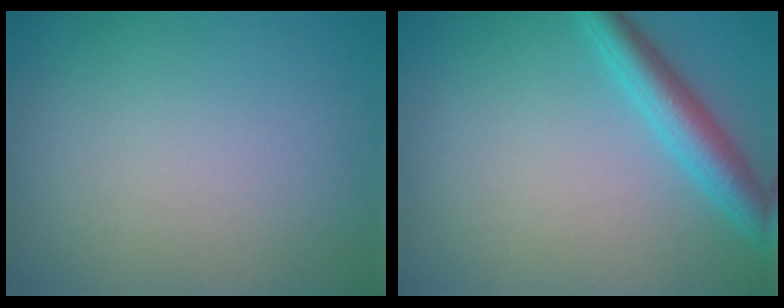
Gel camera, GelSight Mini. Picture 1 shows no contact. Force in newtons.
{"total": 3.7, "press": 3.7, "slide": 0.2}